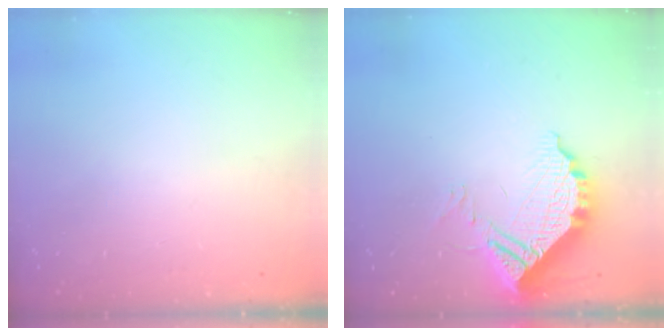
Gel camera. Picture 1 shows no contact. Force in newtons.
{"total": 12.3, "press": 12.3, "slide": 1.1}